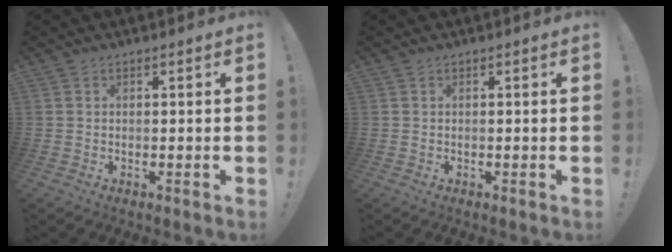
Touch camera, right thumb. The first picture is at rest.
{"total": 0.0}